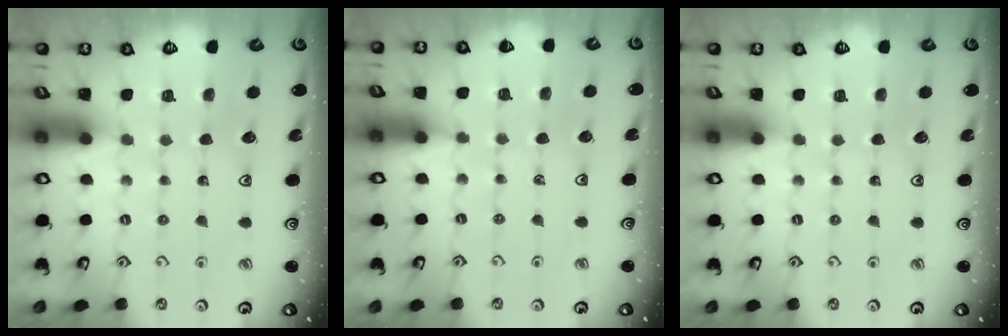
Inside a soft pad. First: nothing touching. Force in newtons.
{"total": 1.9, "press": 1.9, "slide": 0.3}
{"total": 0.0}